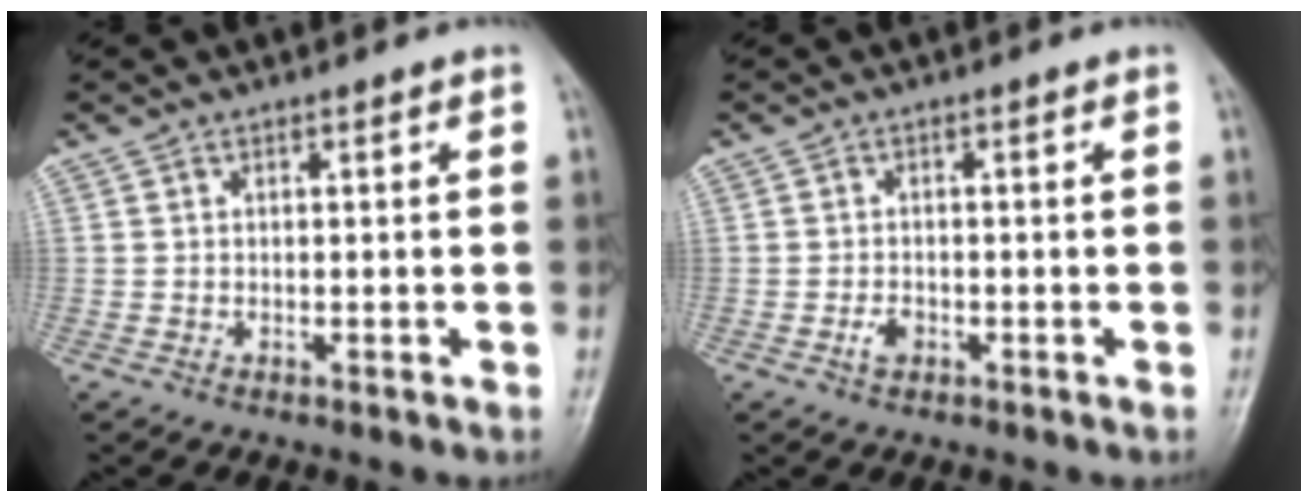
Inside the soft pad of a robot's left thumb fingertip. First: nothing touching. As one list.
[{"total": 1.9, "force": [-0.9, 1.3, 1.2], "torque": [-0.019, 0.003, -0.017]}]